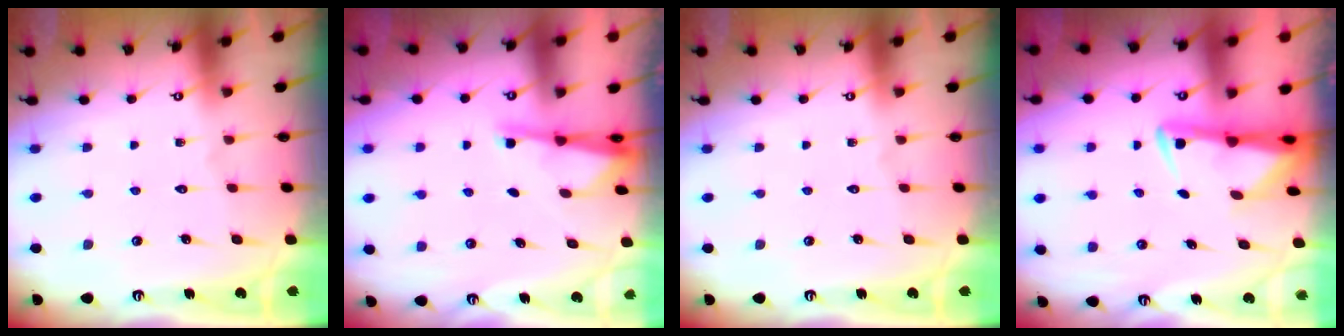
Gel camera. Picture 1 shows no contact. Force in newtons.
{"total": 2.7, "press": 2.7, "slide": 0.5}
{"total": 0.0}
{"total": 3.0, "press": 2.9, "slide": 0.4}